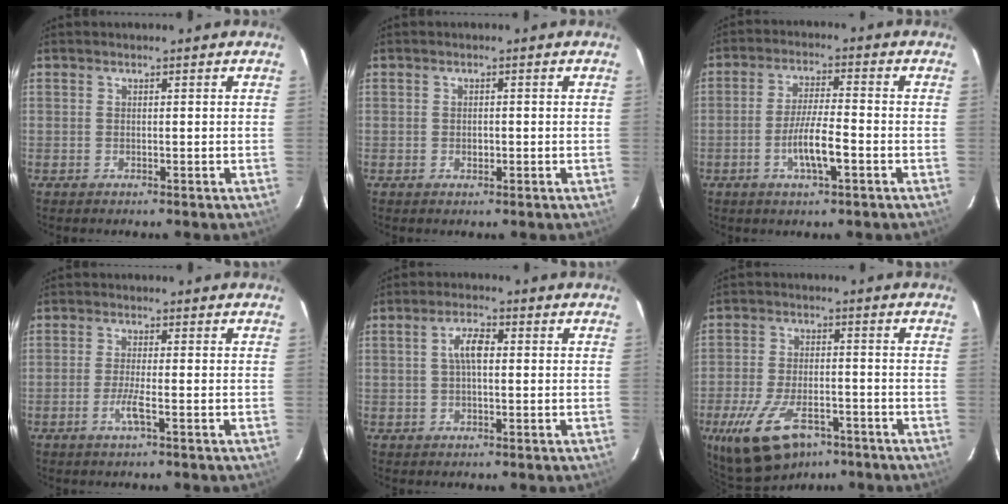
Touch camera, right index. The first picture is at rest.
{"total": 1.2, "force": [-0.4, 0.8, 0.9], "torque": [-0.014, 0.001, -0.007]}
{"total": 7.3, "force": [-3.0, 1.0, 6.6], "torque": [-0.128, -0.004, -0.054]}
{"total": 3.3, "force": [-1.6, -0.3, 2.8], "torque": [-0.059, -0.007, -0.034]}
{"total": 4.2, "force": [0.4, 1.6, 3.8], "torque": [-0.076, 0.012, 0.008]}
{"total": 13.9, "force": [-8.7, 6.6, 8.5], "torque": [-0.189, -0.024, -0.150]}